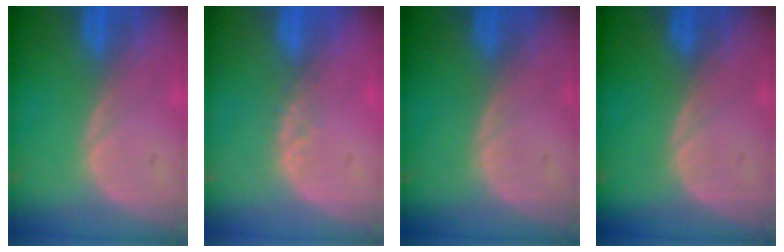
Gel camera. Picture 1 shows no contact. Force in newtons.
{"total": 1.8, "press": 1.5, "slide": 1.0}
{"total": 0.0}
{"total": 0.0}